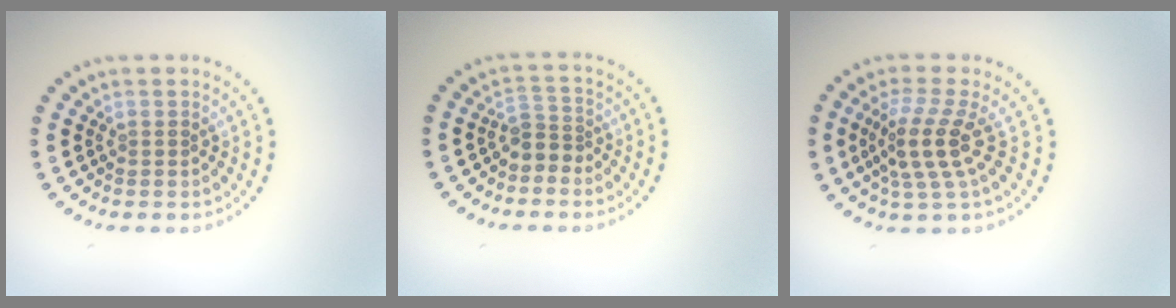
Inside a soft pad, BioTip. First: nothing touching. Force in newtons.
{"total": 2.2, "press": 1.7, "slide": 1.4}
{"total": 3.8, "press": 2.9, "slide": 2.4}